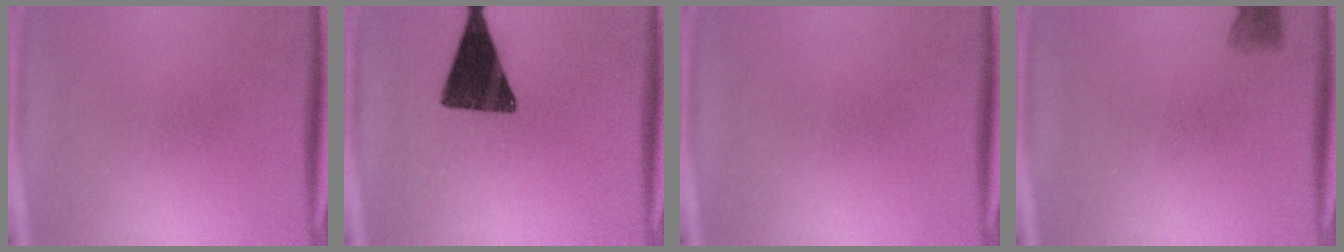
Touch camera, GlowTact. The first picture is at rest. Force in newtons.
{"total": 15.2}
{"total": 0.0}
{"total": 2.2}